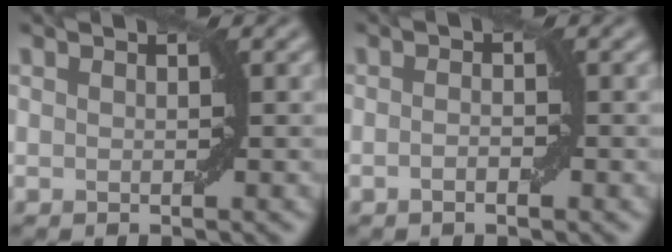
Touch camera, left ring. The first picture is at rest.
{"total": 1.1, "force": [-0.5, 0.3, 1.0], "torque": [-0.019, 0.001, -0.009]}